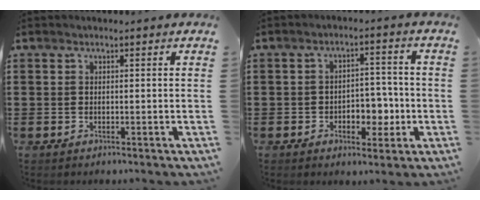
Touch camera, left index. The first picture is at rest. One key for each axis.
{"total": 5.3, "fx": -1.6, "fy": 3.6, "fz": 3.5, "tx": -0.051, "ty": 0.004, "tz": -0.035}